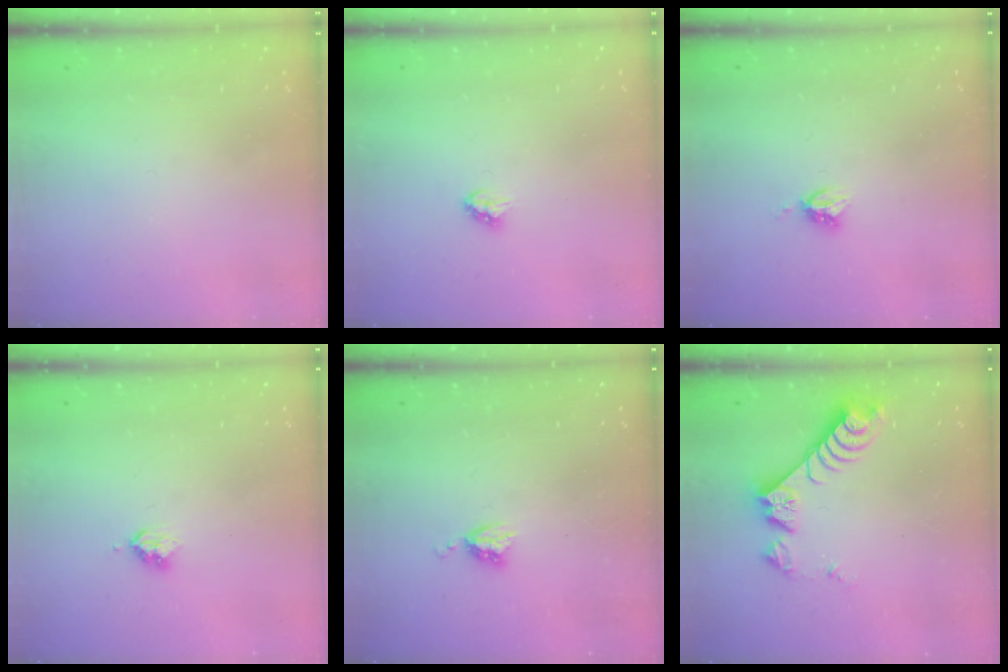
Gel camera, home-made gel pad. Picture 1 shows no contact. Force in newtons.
{"total": 2.9, "press": 2.9, "slide": 0.7}
{"total": 4.1, "press": 4.1, "slide": 0.2}
{"total": 3.0, "press": 2.9, "slide": 0.4}
{"total": 3.9, "press": 3.9, "slide": 0.5}
{"total": 8.8, "press": 8.8, "slide": 0.4}